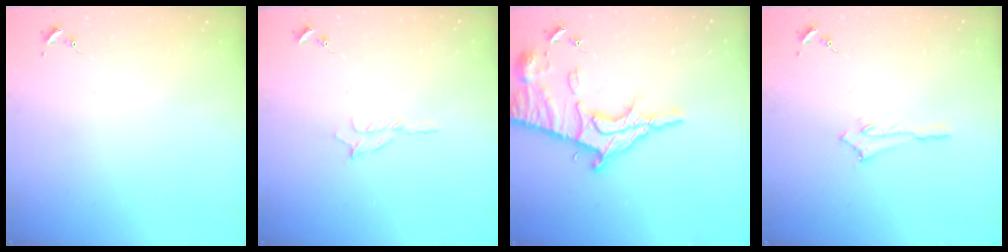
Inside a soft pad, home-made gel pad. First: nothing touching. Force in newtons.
{"total": 5.0, "press": 5.0, "slide": 0.6}
{"total": 19.8, "press": 19.8, "slide": 1.8}
{"total": 2.5, "press": 2.5, "slide": 0.2}